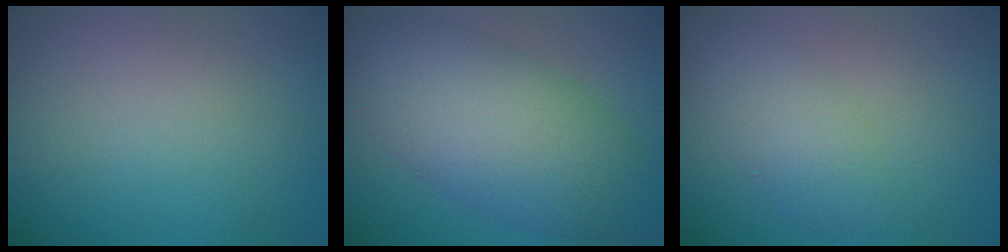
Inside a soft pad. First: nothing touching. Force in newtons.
{"total": 8.8, "press": 8.8, "slide": 0.1}
{"total": 3.2, "press": 3.2, "slide": 0.1}